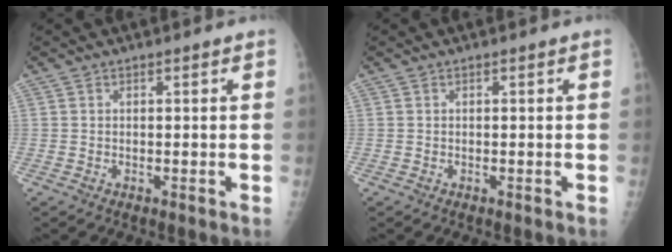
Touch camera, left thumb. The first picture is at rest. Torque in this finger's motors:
{"motor_torque": [0.00, 0.00, -0.04, -0.04, 0.00]}